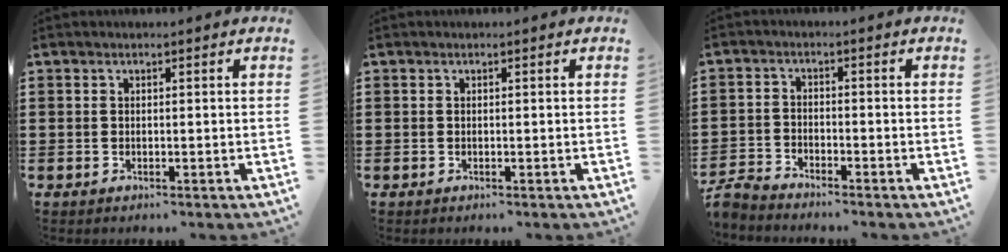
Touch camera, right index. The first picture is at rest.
{"total": 0.0}
{"total": 3.1, "force": [-3.1, 0.2, 0.2], "torque": [-0.023, 0.000, -0.069]}